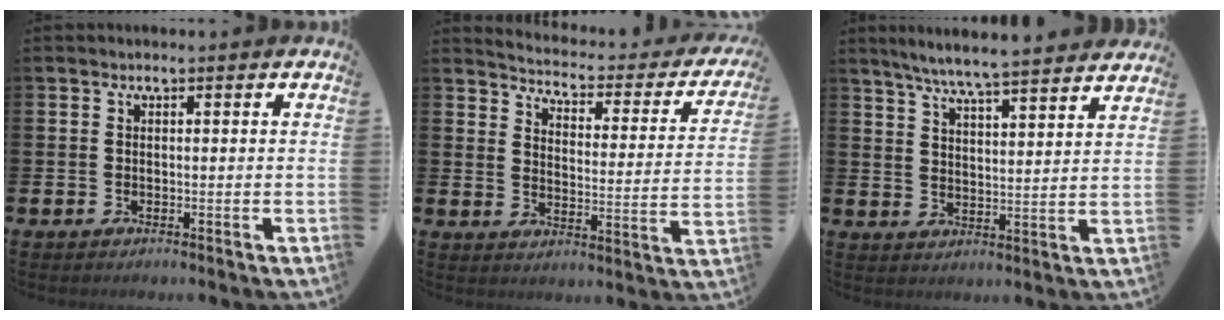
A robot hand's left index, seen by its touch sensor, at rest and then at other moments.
{"total": 3.8, "force": [3.6, 1.0, 1.0], "torque": [-0.037, -0.037, 0.050]}
{"total": 6.8, "force": [6.5, -0.3, 2.0], "torque": [-0.062, -0.038, 0.114]}